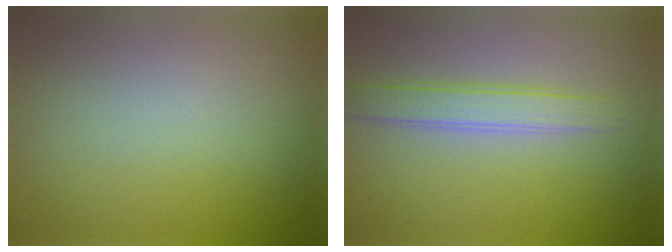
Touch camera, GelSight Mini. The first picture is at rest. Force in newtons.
{"total": 2.6, "press": 2.6, "slide": 0.0}